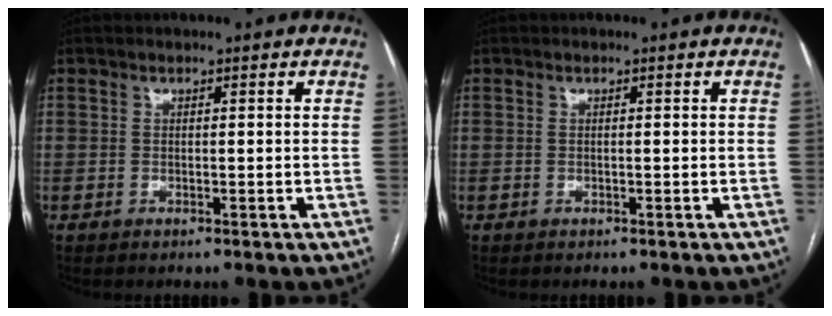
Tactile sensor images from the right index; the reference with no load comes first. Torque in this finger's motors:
{"motor_torque": [-0.09, 0.00, 0.05, 0.01]}